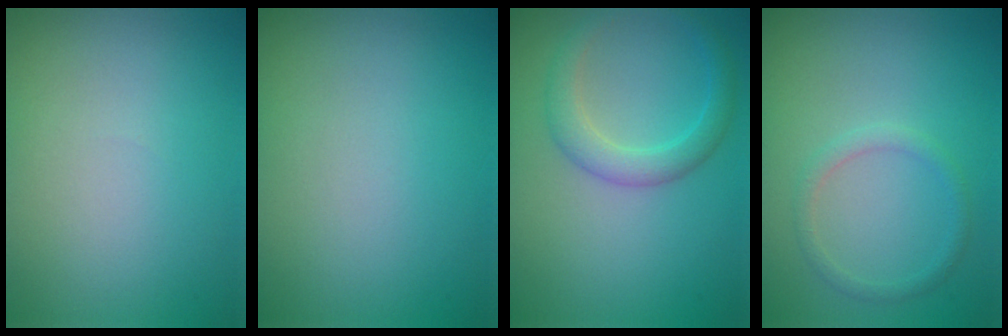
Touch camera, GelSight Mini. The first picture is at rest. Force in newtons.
{"total": 0.0}
{"total": 2.7, "press": 2.7, "slide": 0.1}
{"total": 1.3, "press": 1.3, "slide": 0.0}